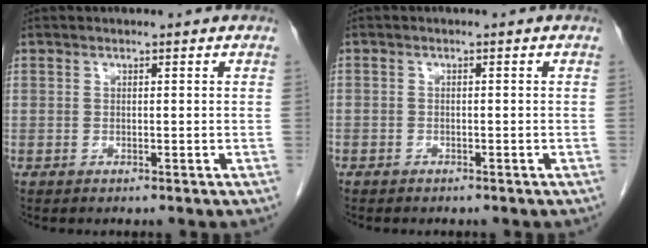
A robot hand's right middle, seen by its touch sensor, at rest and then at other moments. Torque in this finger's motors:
{"motor_torque": [0.71, -0.95, -0.58, -0.21]}